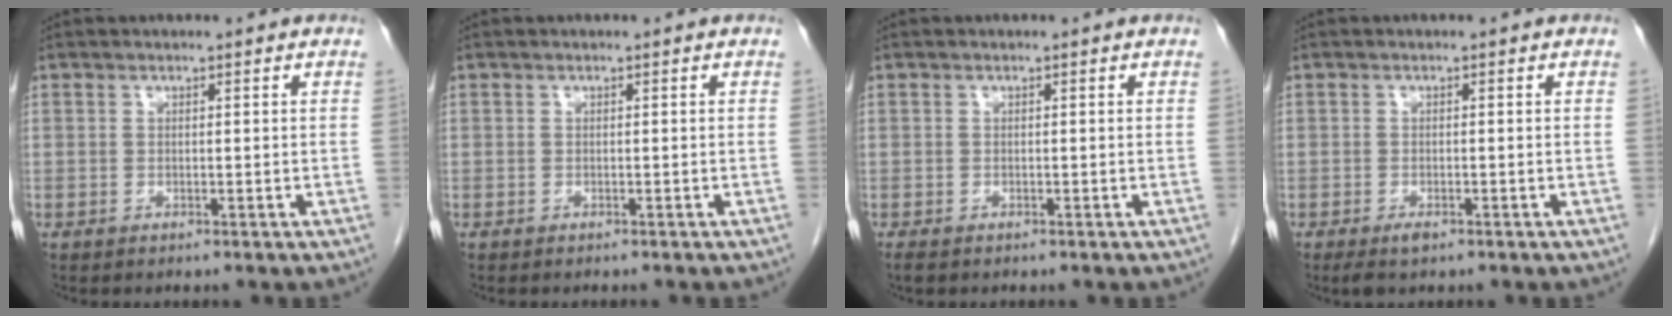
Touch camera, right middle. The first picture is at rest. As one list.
[{"total": 1.1, "force": [-1.0, 0.2, 0.5], "torque": [-0.008, -0.001, -0.011]}, {"total": 1.8, "force": [-1.5, 0.6, 0.9], "torque": [-0.021, -0.006, -0.020]}, {"total": 2.0, "force": [-1.3, 0.7, 1.4], "torque": [-0.030, -0.004, -0.019]}]